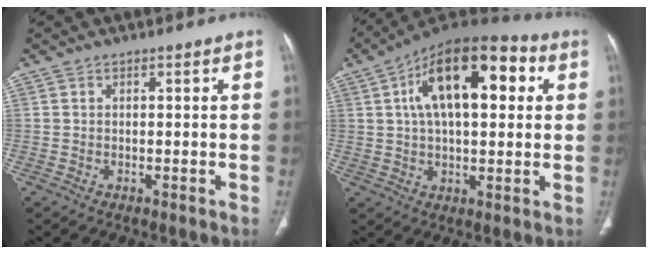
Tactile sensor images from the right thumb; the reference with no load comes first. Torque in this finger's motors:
{"motor_torque": [0.52, 4.49, 1.18, -0.22, 0.20]}